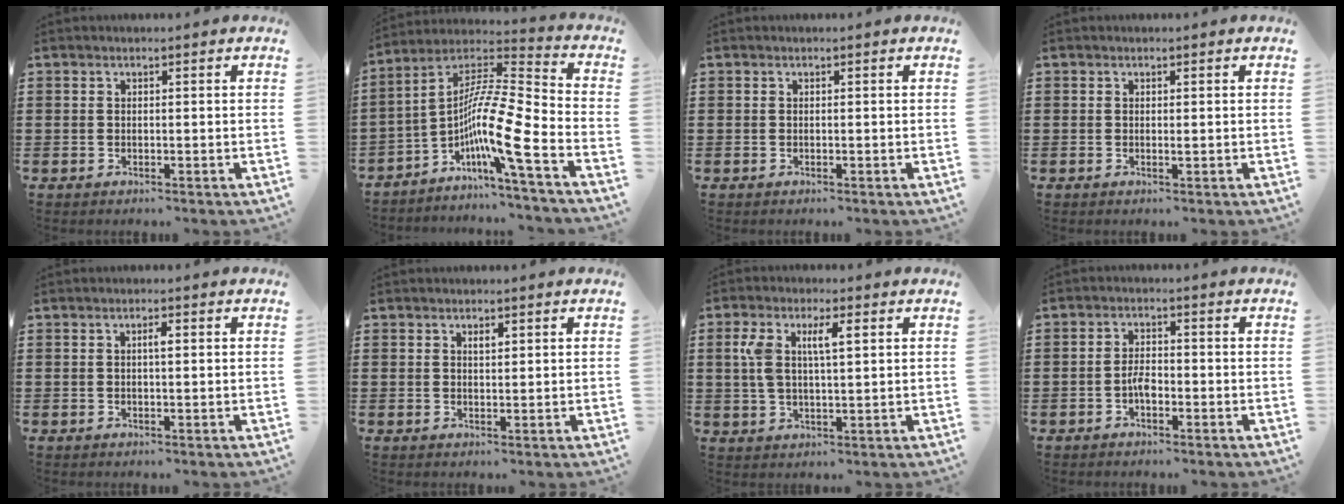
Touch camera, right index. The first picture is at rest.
{"total": 11.9, "force": [-4.9, 1.3, 10.7], "torque": [-0.221, -0.034, -0.105]}
{"total": 0.0}
{"total": 0.6, "force": [0.1, 0.1, 0.5], "torque": [-0.011, -0.001, 0.002]}
{"total": 1.3, "force": [0.2, 0.3, 1.3], "torque": [-0.025, 0.003, 0.002]}
{"total": 1.2, "force": [0.6, 0.5, 0.9], "torque": [-0.019, 0.004, 0.010]}
{"total": 6.1, "force": [1.7, 2.2, 5.4], "torque": [-0.113, 0.010, 0.027]}
{"total": 2.7, "force": [-1.1, 1.1, 2.2], "torque": [-0.050, 0.000, -0.022]}